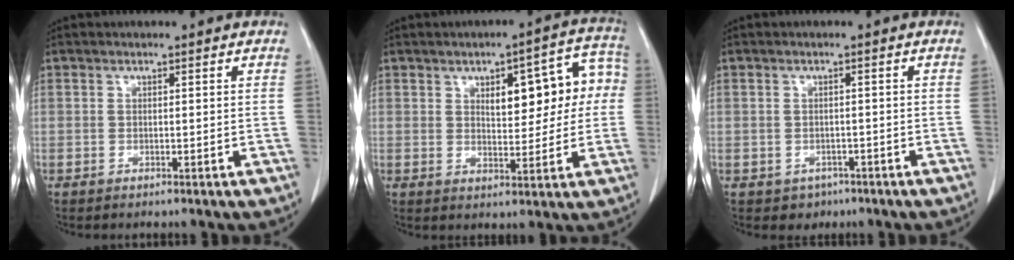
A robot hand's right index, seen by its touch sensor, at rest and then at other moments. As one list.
[{"total": 11.1, "force": [2.1, 4.4, 9.9], "torque": [-0.117, 0.036, 0.032]}, {"total": 2.4, "force": [-1.2, 2.1, 0.2], "torque": [-0.001, 0.008, -0.012]}]